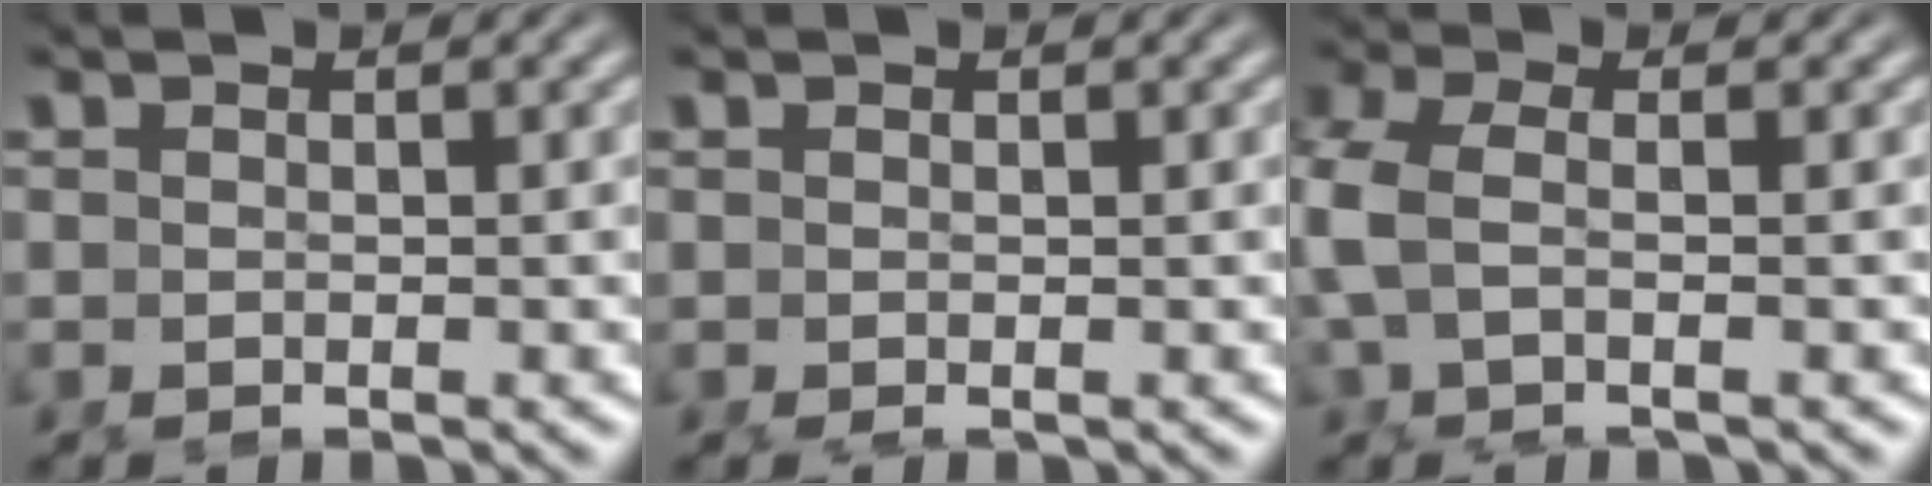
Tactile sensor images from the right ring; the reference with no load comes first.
{"total": 0.0}
{"total": 4.3, "force": [-0.1, 2.4, 3.6], "torque": [-0.102, -0.010, 0.004]}